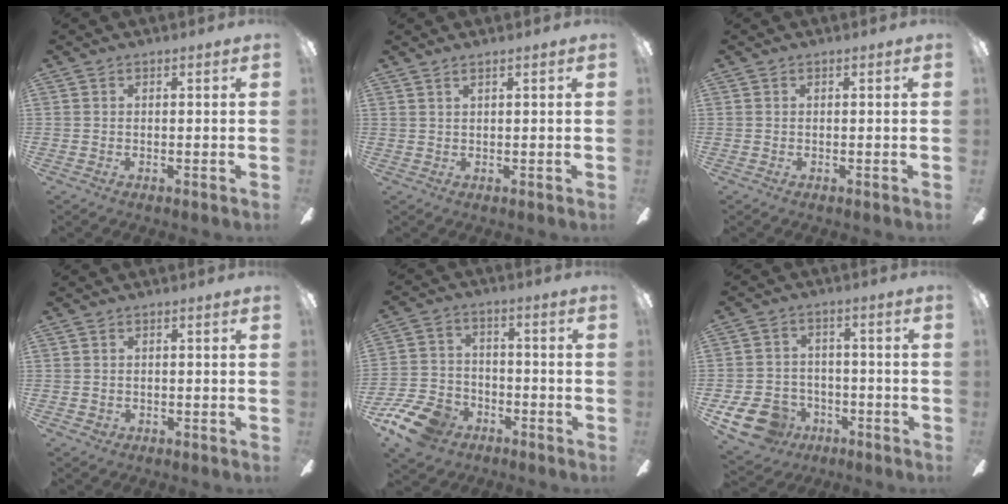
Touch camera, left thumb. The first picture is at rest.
{"total": 1.1, "force": [1.0, -0.1, 0.5], "torque": [-0.012, -0.001, 0.018]}
{"total": 0.0}
{"total": 0.9, "force": [-0.1, 0.9, 0.2], "torque": [-0.004, 0.004, -0.005]}
{"total": 12.6, "force": [-8.1, 7.6, 5.8], "torque": [-0.127, 0.052, -0.146]}
{"total": 11.2, "force": [-6.1, 8.0, 4.9], "torque": [-0.125, 0.037, -0.110]}